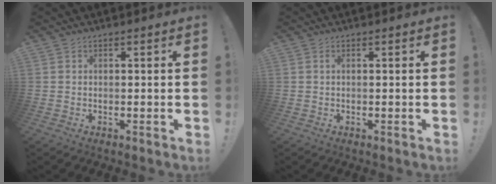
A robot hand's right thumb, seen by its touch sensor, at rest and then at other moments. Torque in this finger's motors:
{"motor_torque": [-0.09, 0.00, -0.17, 0.10, 0.03]}